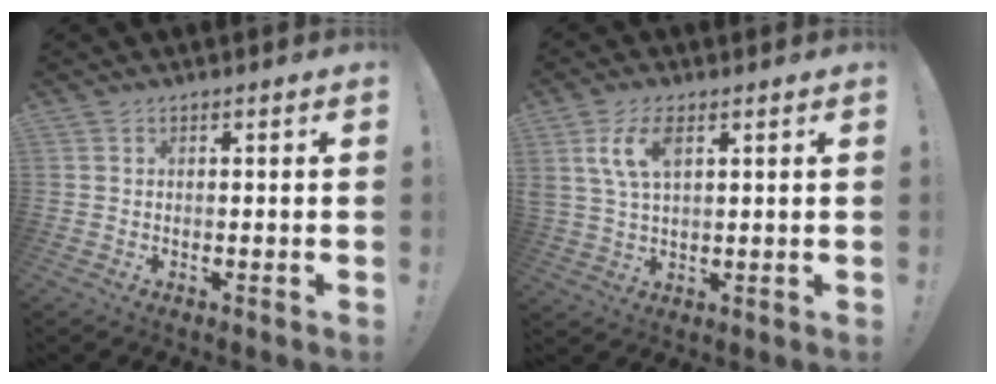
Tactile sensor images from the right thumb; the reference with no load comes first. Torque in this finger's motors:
{"motor_torque": [1.43, 2.48, 0.89, 0.08, 0.13]}